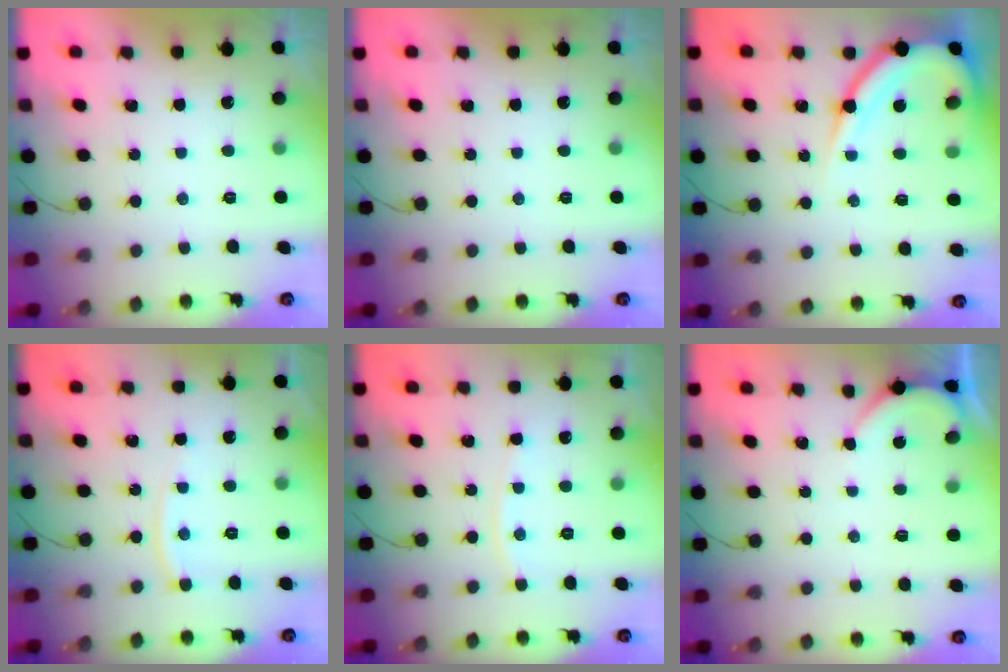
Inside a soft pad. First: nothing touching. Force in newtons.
{"total": 0.0}
{"total": 11.7, "press": 11.6, "slide": 1.4}
{"total": 4.7, "press": 4.6, "slide": 0.7}
{"total": 4.8, "press": 4.8, "slide": 0.6}
{"total": 2.0, "press": 2.0, "slide": 0.2}